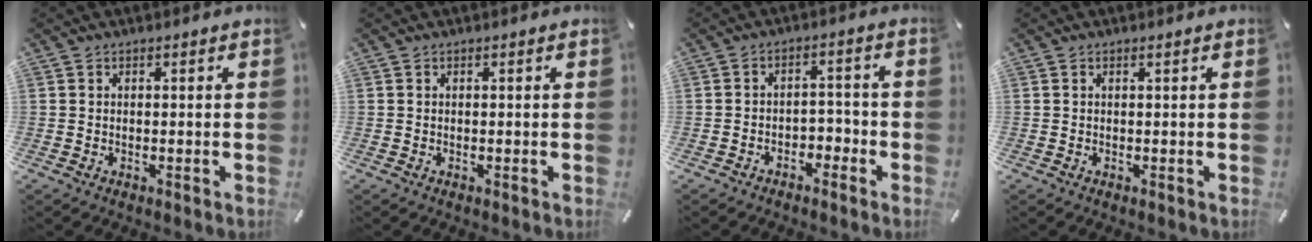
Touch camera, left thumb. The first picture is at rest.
{"total": 0.0}
{"total": 3.5, "force": [-2.7, 2.0, 0.9], "torque": [-0.017, 0.015, -0.055]}
{"total": 0.6, "force": [0.2, 0.0, 0.6], "torque": [-0.010, -0.001, 0.004]}